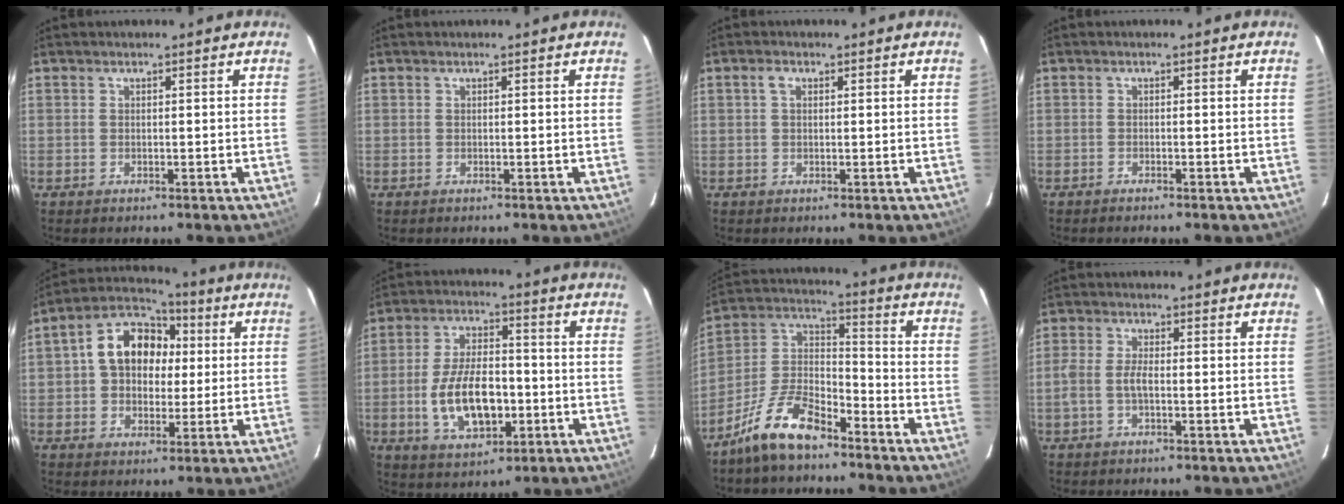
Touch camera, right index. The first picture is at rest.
{"total": 0.0}
{"total": 1.3, "force": [0.5, 0.9, 0.9], "torque": [-0.017, 0.006, 0.006]}
{"total": 0.8, "force": [-0.8, 0.0, 0.2], "torque": [-0.005, -0.002, -0.015]}
{"total": 12.0, "force": [1.7, 9.2, 7.5], "torque": [-0.152, 0.041, 0.026]}
{"total": 13.3, "force": [-3.1, 6.8, 11.0], "torque": [-0.220, 0.003, -0.043]}
{"total": 12.7, "force": [-8.9, 4.9, 7.6], "torque": [-0.166, 0.025, -0.172]}
{"total": 3.3, "force": [-1.0, 1.2, 3.0], "torque": [-0.066, 0.004, -0.021]}